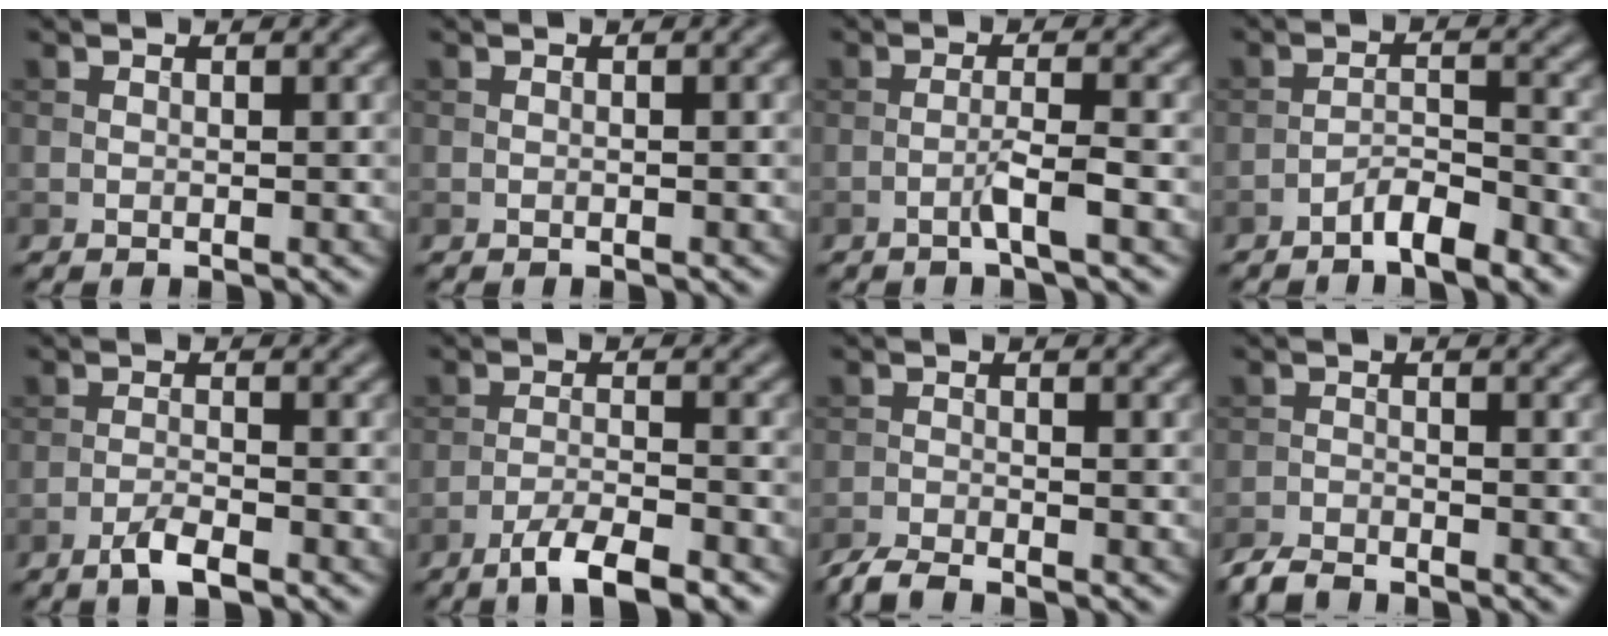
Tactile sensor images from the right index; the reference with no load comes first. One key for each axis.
{"total": 0.8, "fx": -0.1, "fy": 0.1, "fz": 0.8, "tx": -0.010, "ty": 0.000, "tz": -0.001}
{"total": 2.2, "fx": -1.1, "fy": -0.1, "fz": 1.9, "tx": -0.037, "ty": 0.009, "tz": -0.027}
{"total": 3.2, "fx": -2.4, "fy": 0.6, "fz": 1.9, "tx": -0.033, "ty": 0.010, "tz": -0.047}
{"total": 2.5, "fx": -1.7, "fy": 0.5, "fz": 1.8, "tx": -0.035, "ty": 0.002, "tz": -0.036}
{"total": 4.8, "fx": -3.5, "fy": 0.8, "fz": 3.1, "tx": -0.056, "ty": 0.002, "tz": -0.065}
{"total": 2.5, "fx": -2.3, "fy": 0.3, "fz": 1.0, "tx": -0.023, "ty": -0.008, "tz": -0.052}
{"total": 2.4, "fx": -2.2, "fy": 0.4, "fz": 0.6, "tx": -0.013, "ty": -0.005, "tz": -0.051}